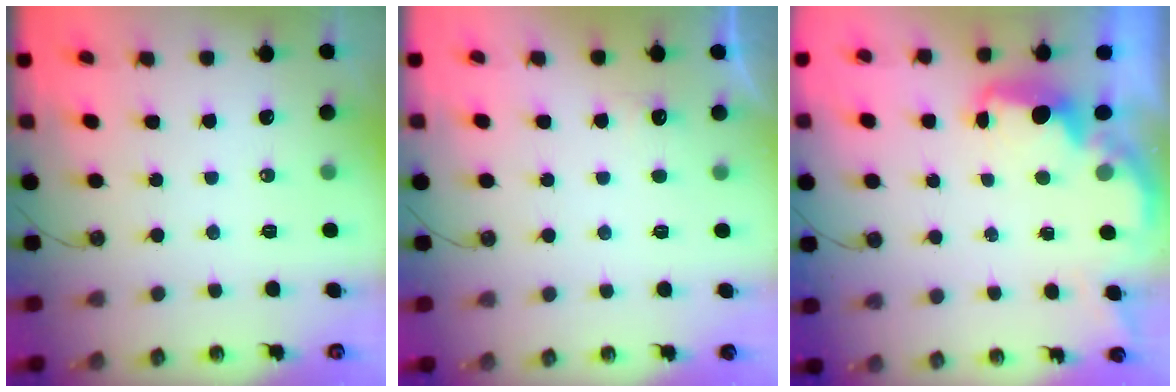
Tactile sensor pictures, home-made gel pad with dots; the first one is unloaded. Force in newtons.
{"total": 4.1, "press": 3.9, "slide": 1.1}
{"total": 2.1, "press": 2.0, "slide": 0.7}